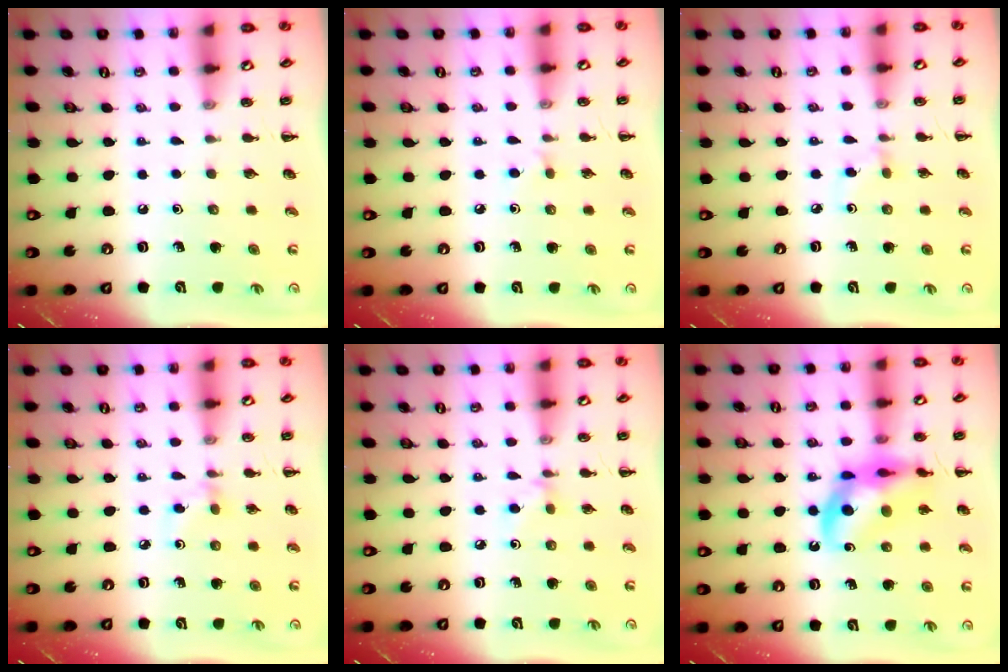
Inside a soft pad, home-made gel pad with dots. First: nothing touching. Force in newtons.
{"total": 4.0, "press": 3.7, "slide": 1.5}
{"total": 2.7, "press": 2.5, "slide": 1.0}
{"total": 2.8, "press": 2.6, "slide": 1.0}
{"total": 3.4, "press": 3.2, "slide": 1.2}
{"total": 14.6, "press": 14.2, "slide": 3.4}